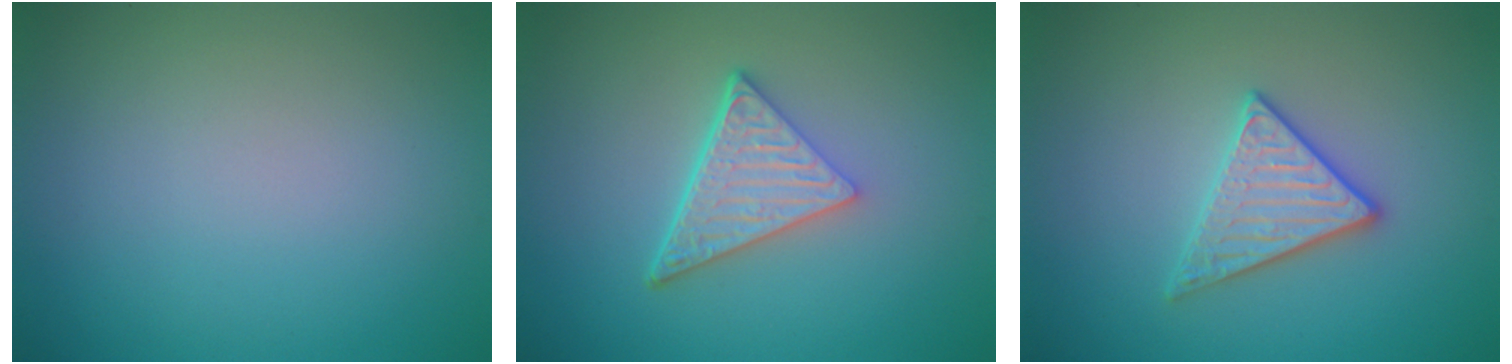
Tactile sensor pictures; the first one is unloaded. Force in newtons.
{"total": 4.7, "press": 3.4, "slide": 3.3}
{"total": 2.9, "press": 2.8, "slide": 0.7}